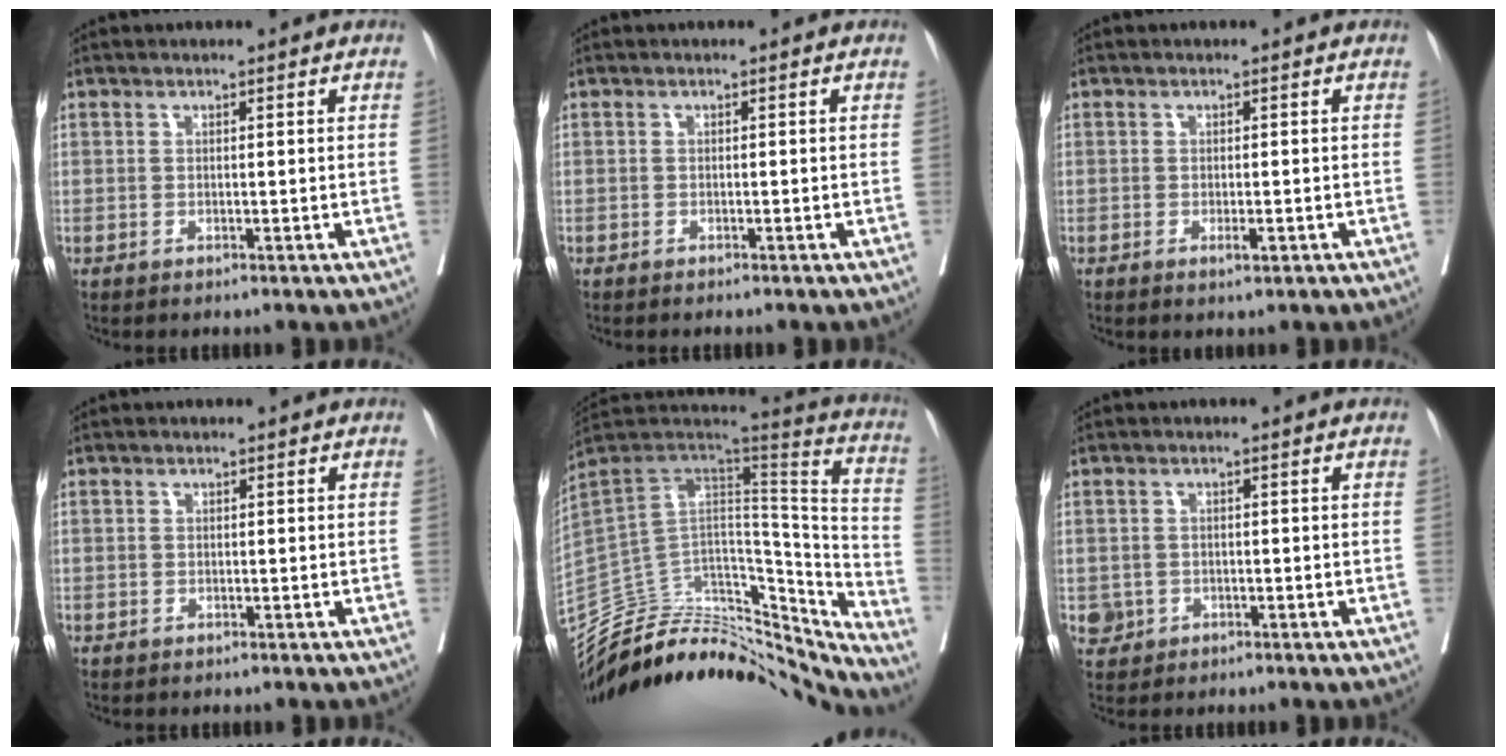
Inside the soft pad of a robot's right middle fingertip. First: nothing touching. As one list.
[{"total": 1.1, "force": [-1.0, 0.2, 0.4], "torque": [-0.007, -0.003, -0.014]}, {"total": 1.3, "force": [-0.7, 0.3, 1.1], "torque": [-0.022, -0.004, -0.009]}, {"total": 0.8, "force": [-0.1, 0.8, -0.1], "torque": [0.007, 0.006, -0.006]}, {"total": 35.2, "force": [-31.4, 10.5, 11.9], "torque": [-0.167, -0.001, -0.449]}, {"total": 2.4, "force": [-0.7, 2.3, 0.3], "torque": [0.001, 0.008, -0.007]}]